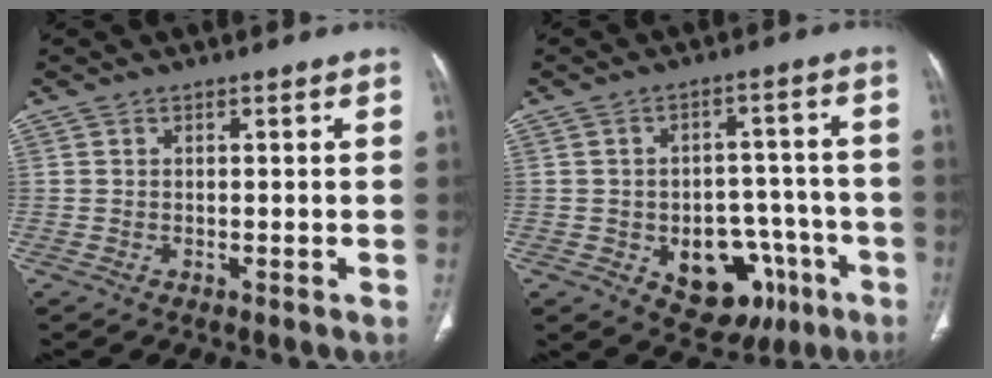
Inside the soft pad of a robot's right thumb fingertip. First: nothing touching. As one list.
[{"total": 14.0, "force": [-5.8, 9.4, 8.6], "torque": [-0.071, 0.041, -0.066]}]